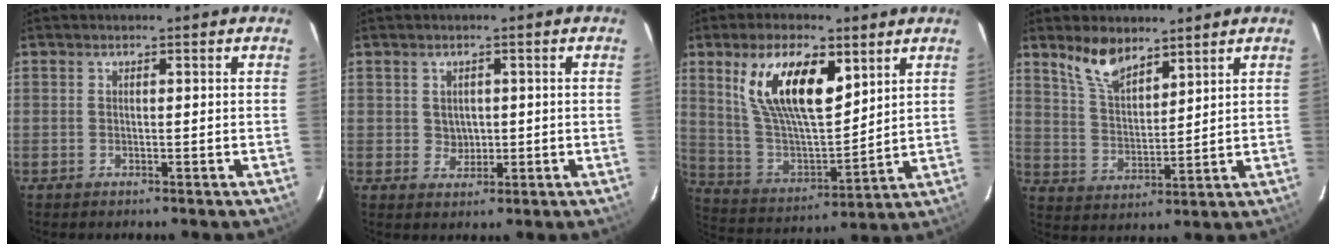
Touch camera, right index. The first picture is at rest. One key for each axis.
{"total": 2.5, "fx": 0.3, "fy": 2.4, "fz": 0.7, "tx": -0.010, "ty": 0.006, "tz": 0.011}
{"total": 16.8, "fx": 8.0, "fy": 6.7, "fz": 13.2, "tx": -0.248, "ty": 0.006, "tz": 0.160}
{"total": 8.7, "fx": 6.5, "fy": 4.0, "fz": 4.0, "tx": -0.073, "ty": 0.012, "tz": 0.130}